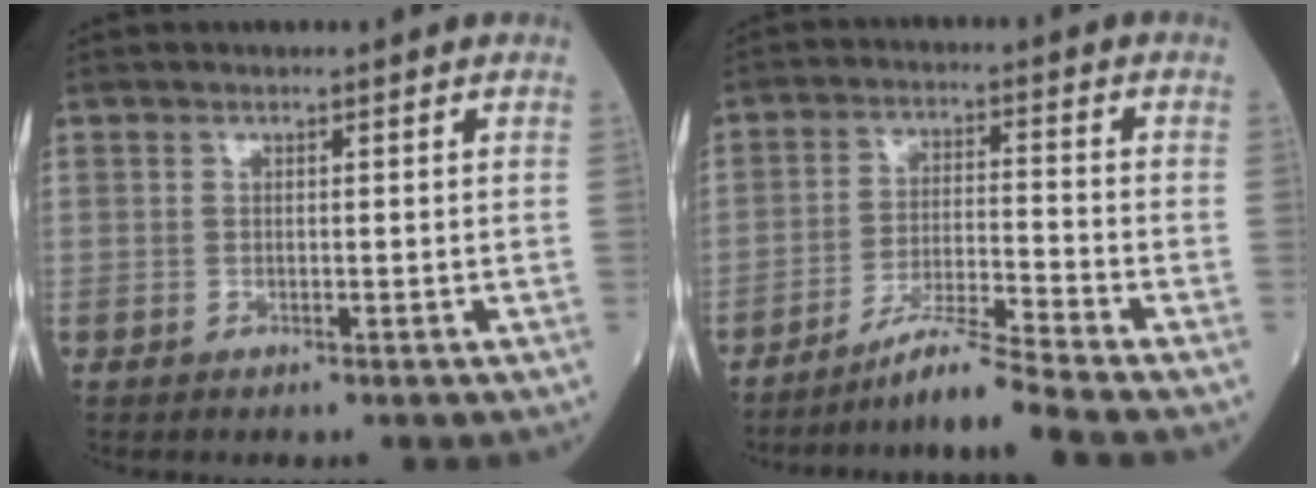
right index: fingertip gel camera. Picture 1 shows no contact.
{"total": 7.6, "force": [-6.6, -2.7, 2.6], "torque": [-0.050, -0.019, -0.122]}